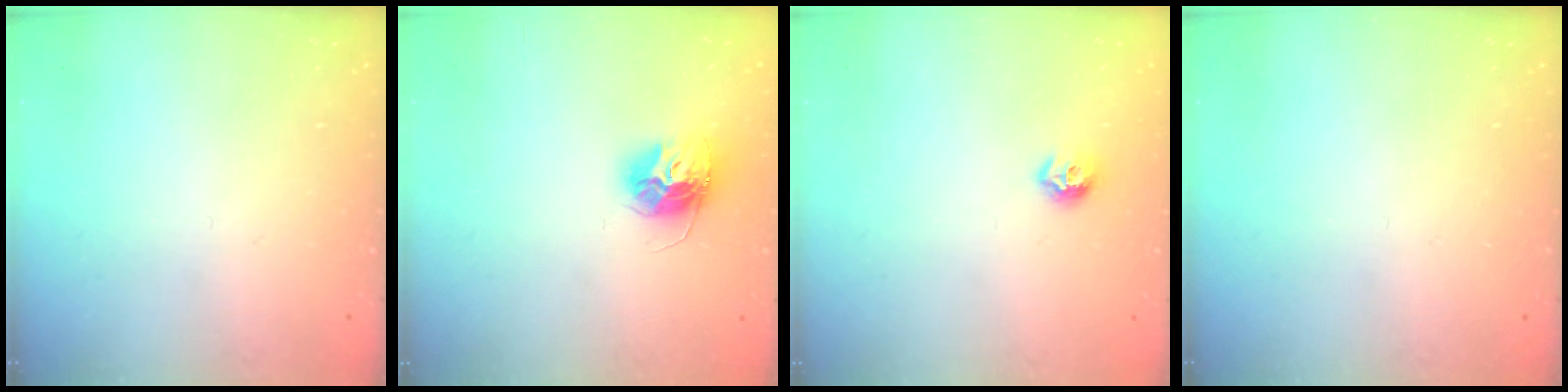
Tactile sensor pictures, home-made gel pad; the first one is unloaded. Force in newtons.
{"total": 12.4, "press": 12.4, "slide": 1.0}
{"total": 7.2, "press": 7.2, "slide": 1.0}
{"total": 0.0}